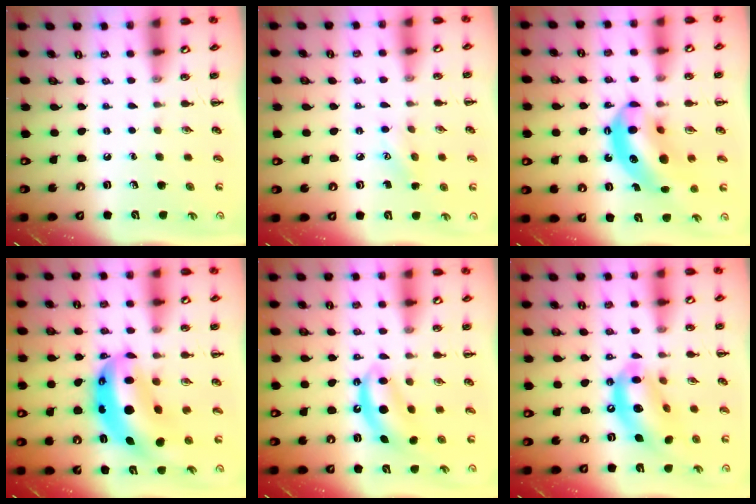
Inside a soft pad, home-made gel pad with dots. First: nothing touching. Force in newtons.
{"total": 5.5, "press": 5.4, "slide": 1.2}
{"total": 13.2, "press": 12.7, "slide": 3.7}
{"total": 12.6, "press": 12.1, "slide": 3.4}
{"total": 6.8, "press": 6.7, "slide": 1.1}
{"total": 13.8, "press": 13.3, "slide": 3.7}